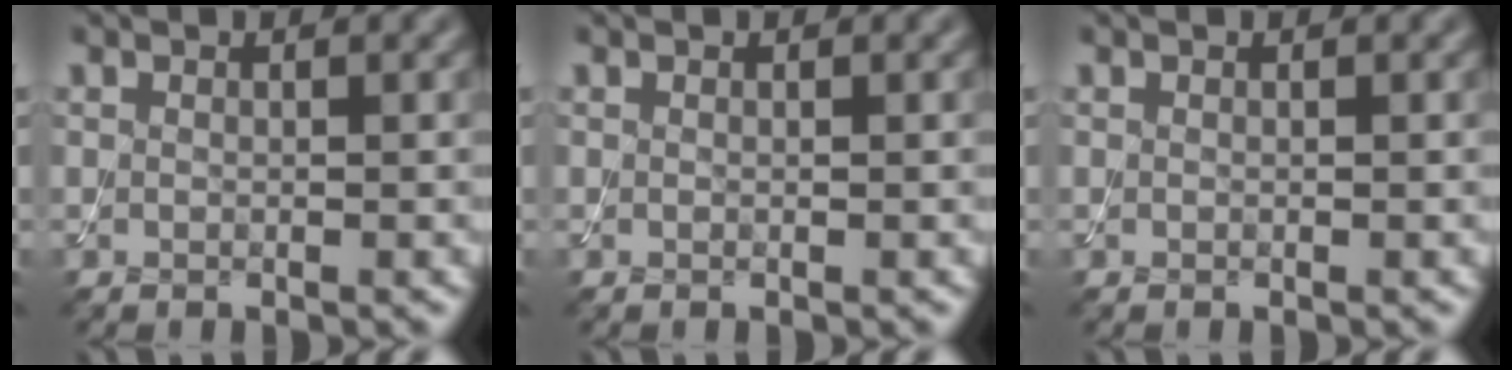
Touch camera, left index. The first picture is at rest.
{"total": 0.0}
{"total": 0.0}